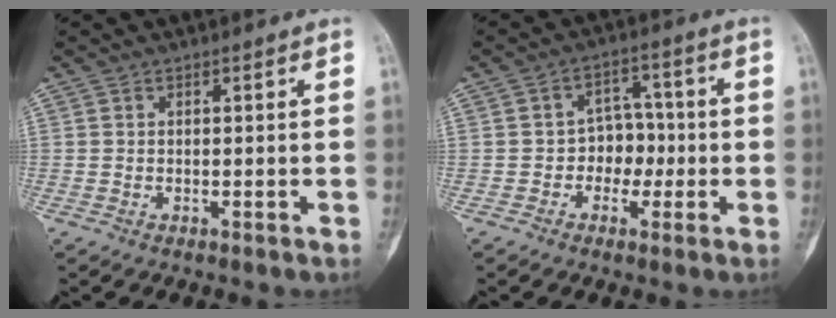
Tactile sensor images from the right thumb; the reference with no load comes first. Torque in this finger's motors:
{"motor_torque": [-0.32, 0.52, 0.00, -0.02, -0.03]}